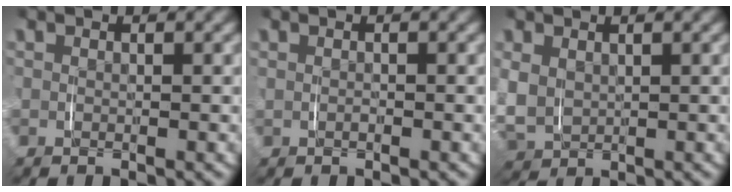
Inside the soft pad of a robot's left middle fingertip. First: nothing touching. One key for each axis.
{"total": 0.7, "fx": 0.0, "fy": 0.4, "fz": 0.5, "tx": -0.011, "ty": 0.001, "tz": 0.000}
{"total": 5.2, "fx": 0.4, "fy": 4.7, "fz": 2.3, "tx": -0.086, "ty": -0.013, "tz": 0.014}